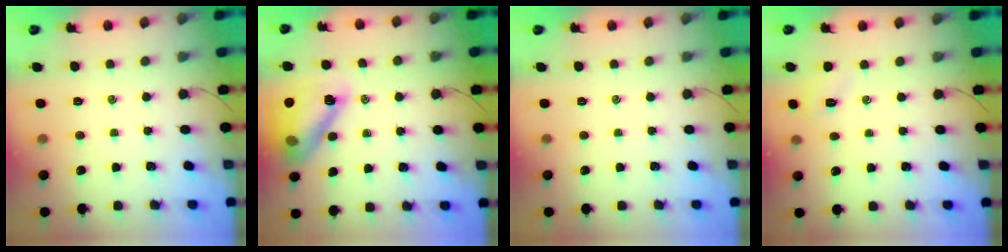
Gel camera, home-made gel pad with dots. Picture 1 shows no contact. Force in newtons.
{"total": 14.3, "press": 14.0, "slide": 2.8}
{"total": 0.0}
{"total": 3.3, "press": 3.1, "slide": 0.8}